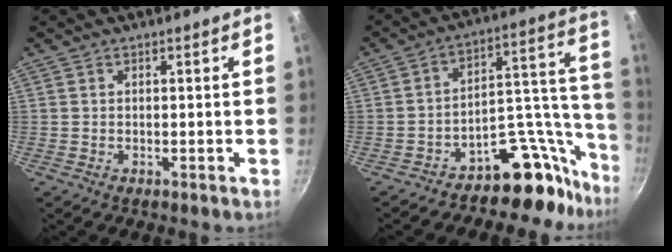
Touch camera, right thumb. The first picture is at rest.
{"total": 13.9, "force": [-10.8, 5.8, 6.5], "torque": [-0.016, 0.160, -0.165]}